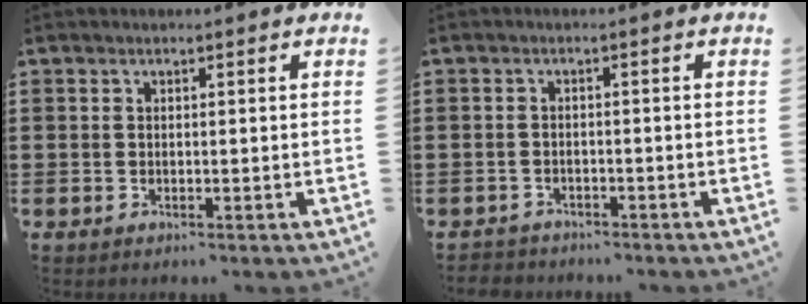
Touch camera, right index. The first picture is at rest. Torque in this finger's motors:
{"motor_torque": [-0.56, 0.37, -0.19, -0.21]}